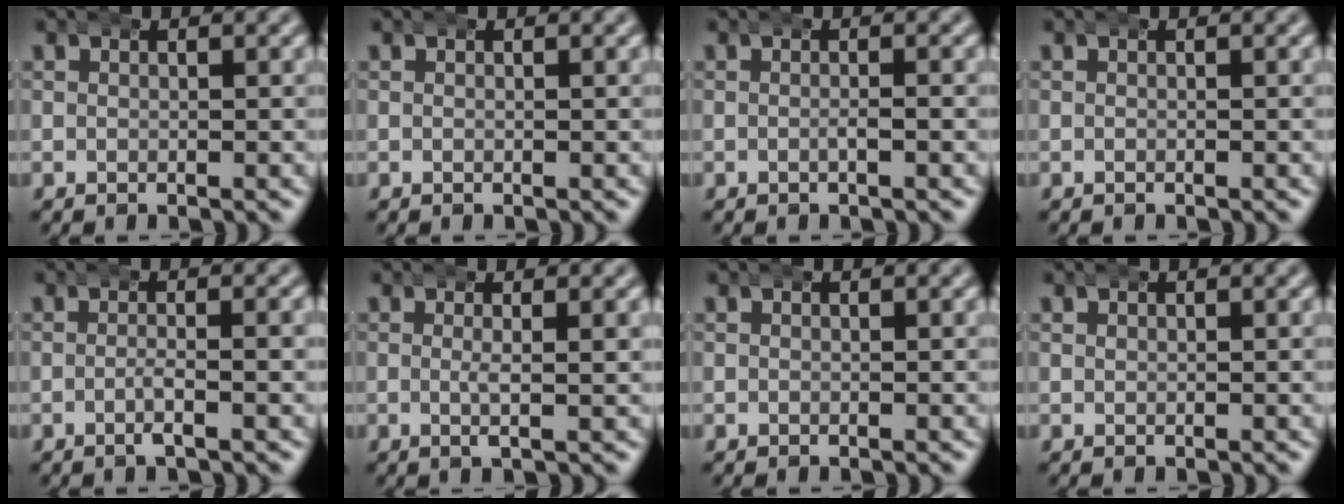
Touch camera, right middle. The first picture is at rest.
{"total": 0.0}
{"total": 0.8, "force": [-0.3, 0.2, 0.8], "torque": [-0.013, 0.004, -0.011]}
{"total": 0.0}
{"total": 1.9, "force": [-0.9, 0.2, 1.6], "torque": [-0.029, 0.001, -0.022]}
{"total": 2.2, "force": [0.4, 0.4, 2.2], "torque": [-0.038, 0.004, 0.000]}
{"total": 0.0}
{"total": 0.0}